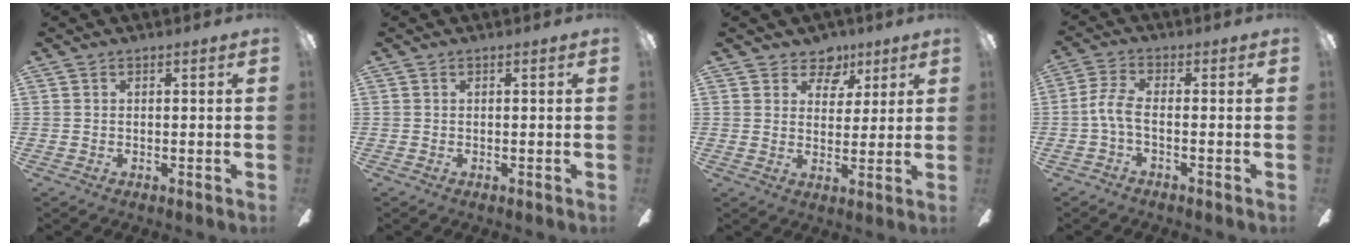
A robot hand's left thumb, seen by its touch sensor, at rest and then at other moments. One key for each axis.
{"total": 0.0}
{"total": 7.0, "fx": 4.5, "fy": 5.0, "fz": 1.8, "tx": -0.016, "ty": -0.026, "tz": 0.079}
{"total": 6.2, "fx": -1.0, "fy": 2.7, "fz": 5.5, "tx": -0.132, "ty": -0.001, "tz": -0.024}